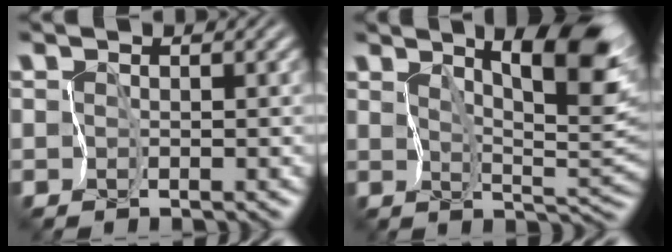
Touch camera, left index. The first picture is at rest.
{"total": 9.5, "force": [5.4, 1.9, 7.7], "torque": [-0.118, 0.003, 0.087]}